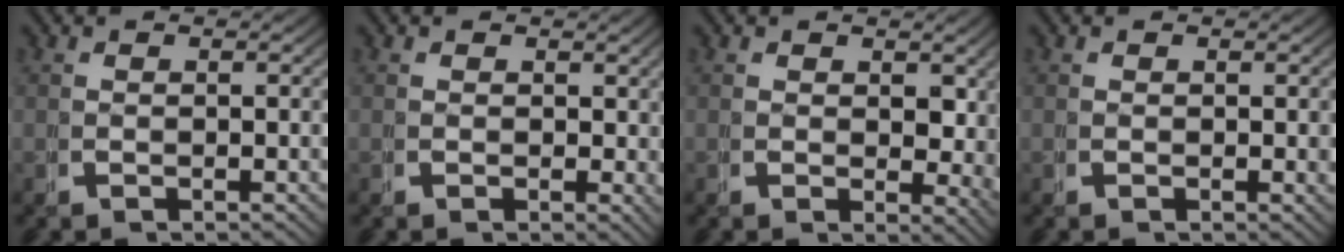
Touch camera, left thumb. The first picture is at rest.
{"total": 1.3, "force": [0.6, 0.8, 0.8], "torque": [0.000, -0.005, 0.007]}
{"total": 2.8, "force": [1.1, 1.7, 1.8], "torque": [-0.024, -0.019, 0.024]}
{"total": 0.5, "force": [0.3, 0.2, 0.4], "torque": [-0.005, -0.002, 0.004]}